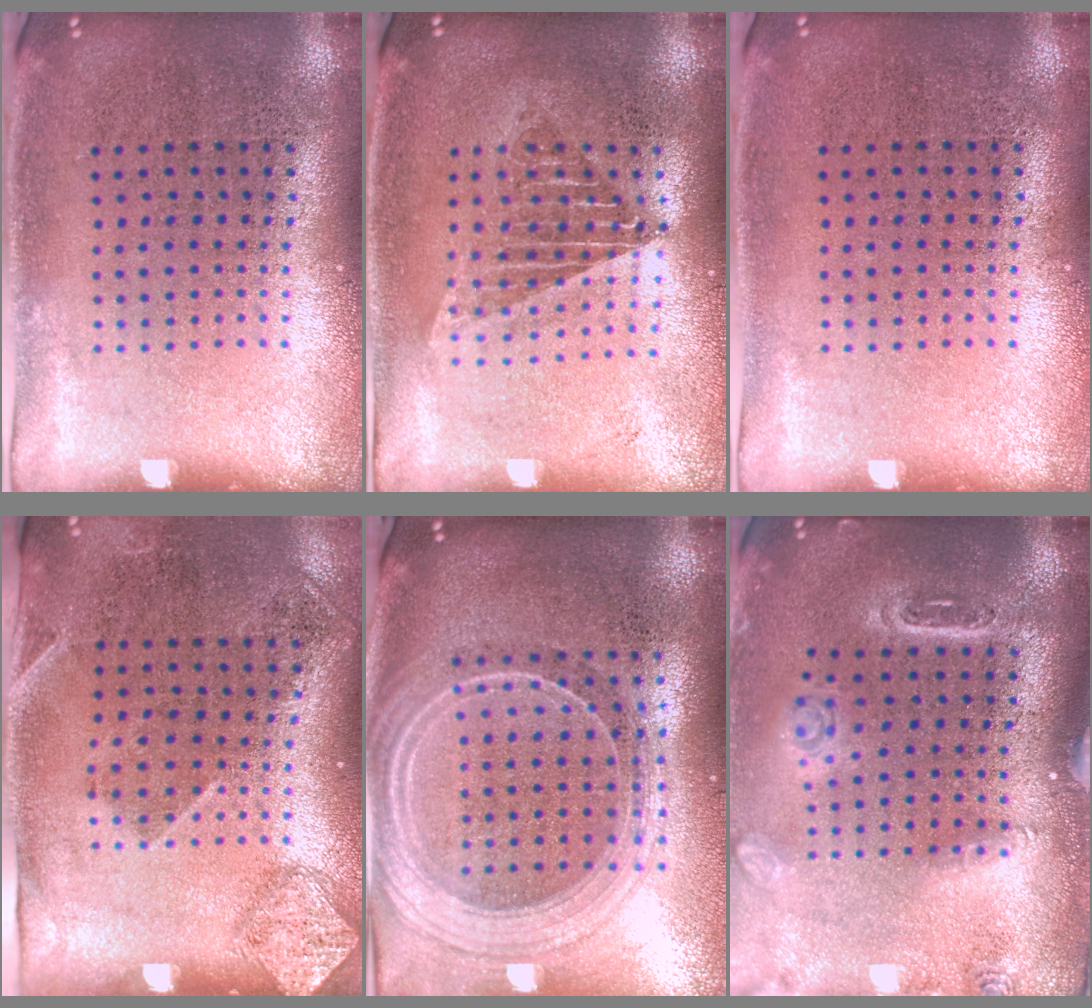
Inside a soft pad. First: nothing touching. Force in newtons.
{"total": 1.5, "press": 1.3, "slide": 0.7}
{"total": 0.0}
{"total": 1.7, "press": 1.1, "slide": 1.3}
{"total": 2.3, "press": 2.0, "slide": 1.1}
{"total": 1.5, "press": 1.5, "slide": 0.3}